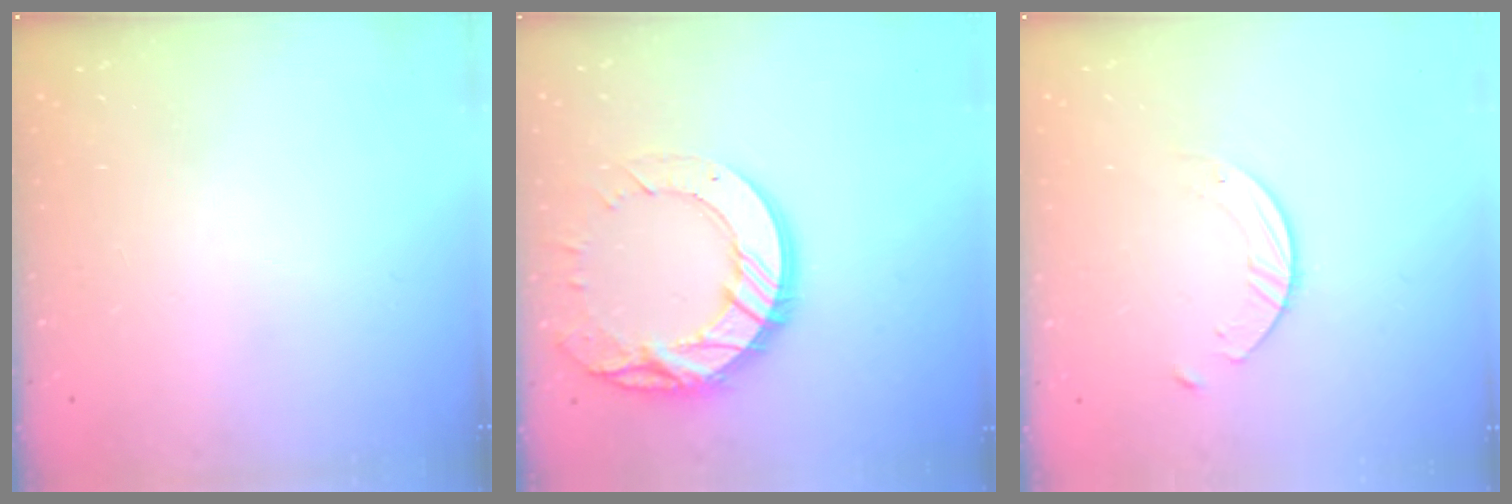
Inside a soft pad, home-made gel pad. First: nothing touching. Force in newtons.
{"total": 18.4, "press": 18.3, "slide": 1.9}
{"total": 1.4, "press": 1.4, "slide": 0.2}